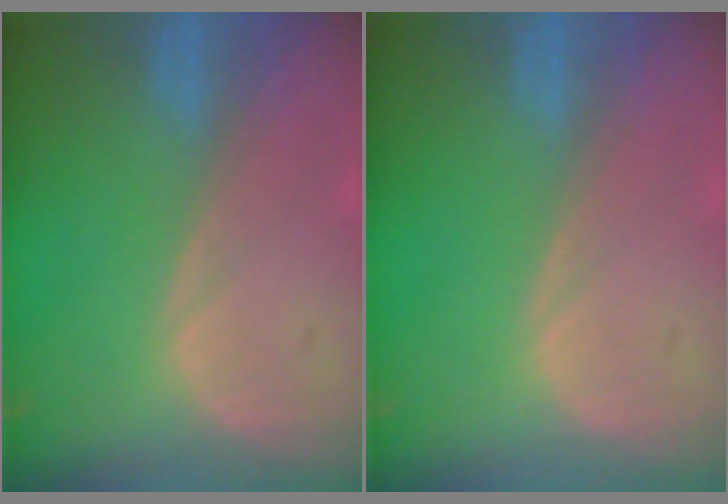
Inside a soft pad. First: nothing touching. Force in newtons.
{"total": 0.0}